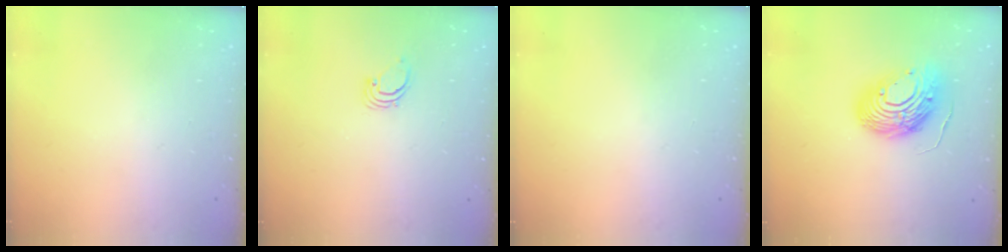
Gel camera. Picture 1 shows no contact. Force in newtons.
{"total": 1.7, "press": 1.7, "slide": 0.1}
{"total": 0.0}
{"total": 14.7, "press": 14.6, "slide": 1.4}